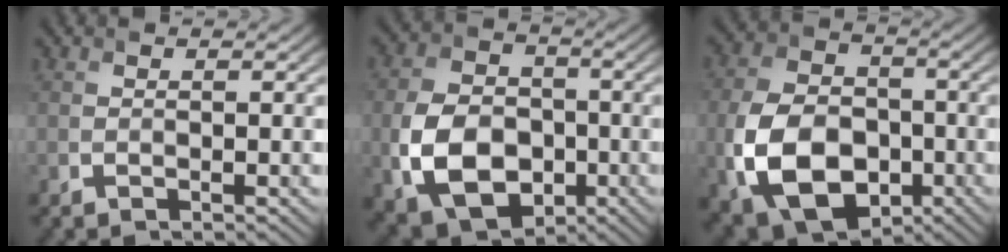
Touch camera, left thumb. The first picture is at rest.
{"total": 11.3, "force": [-3.3, 8.2, 7.1], "torque": [-0.165, -0.017, -0.068]}
{"total": 13.4, "force": [-4.2, 9.3, 8.7], "torque": [-0.204, -0.026, -0.085]}